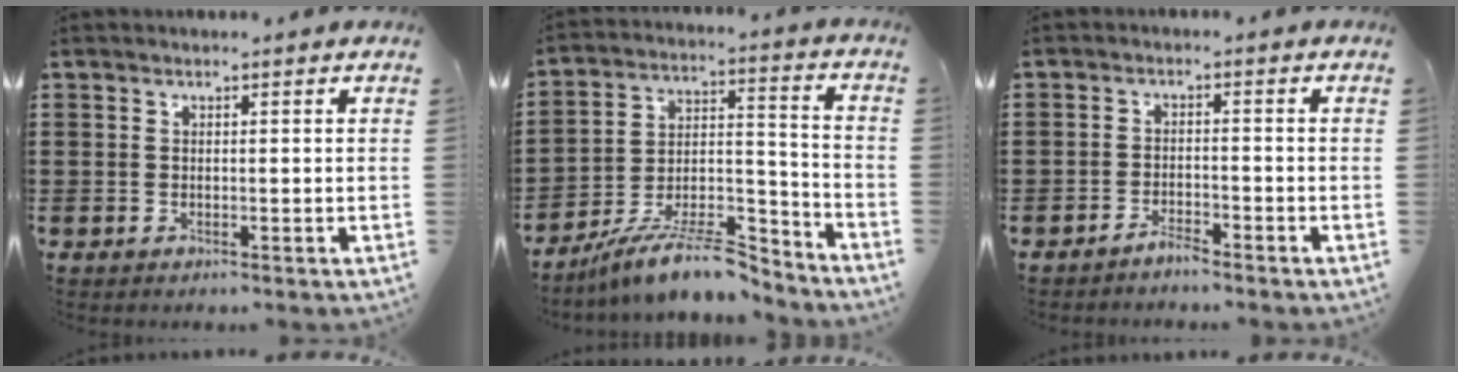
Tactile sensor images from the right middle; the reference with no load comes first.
{"total": 11.3, "force": [-9.6, 1.8, 5.8], "torque": [-0.096, 0.029, -0.180]}
{"total": 0.7, "force": [-0.6, 0.1, 0.4], "torque": [-0.010, -0.003, -0.011]}